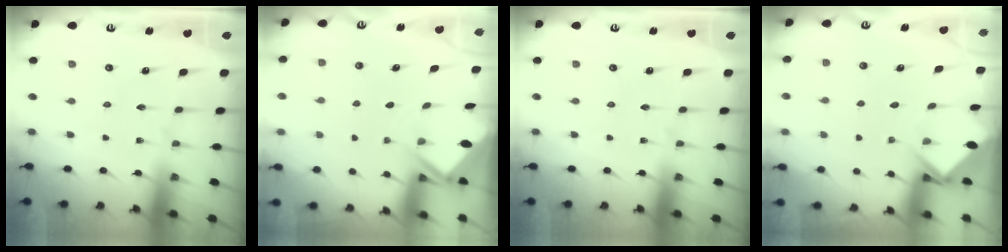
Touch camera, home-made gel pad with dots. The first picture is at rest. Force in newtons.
{"total": 2.9, "press": 2.9, "slide": 0.3}
{"total": 0.0}
{"total": 3.8, "press": 3.7, "slide": 0.3}